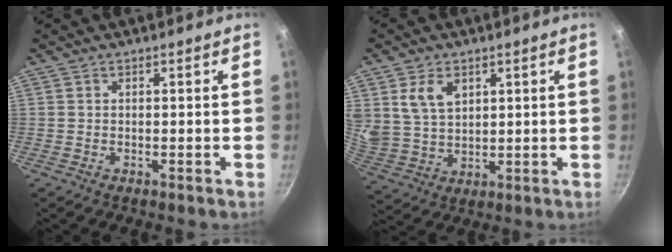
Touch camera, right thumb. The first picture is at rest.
{"total": 8.7, "force": [3.5, 5.9, 5.3], "torque": [-0.083, -0.018, 0.079]}